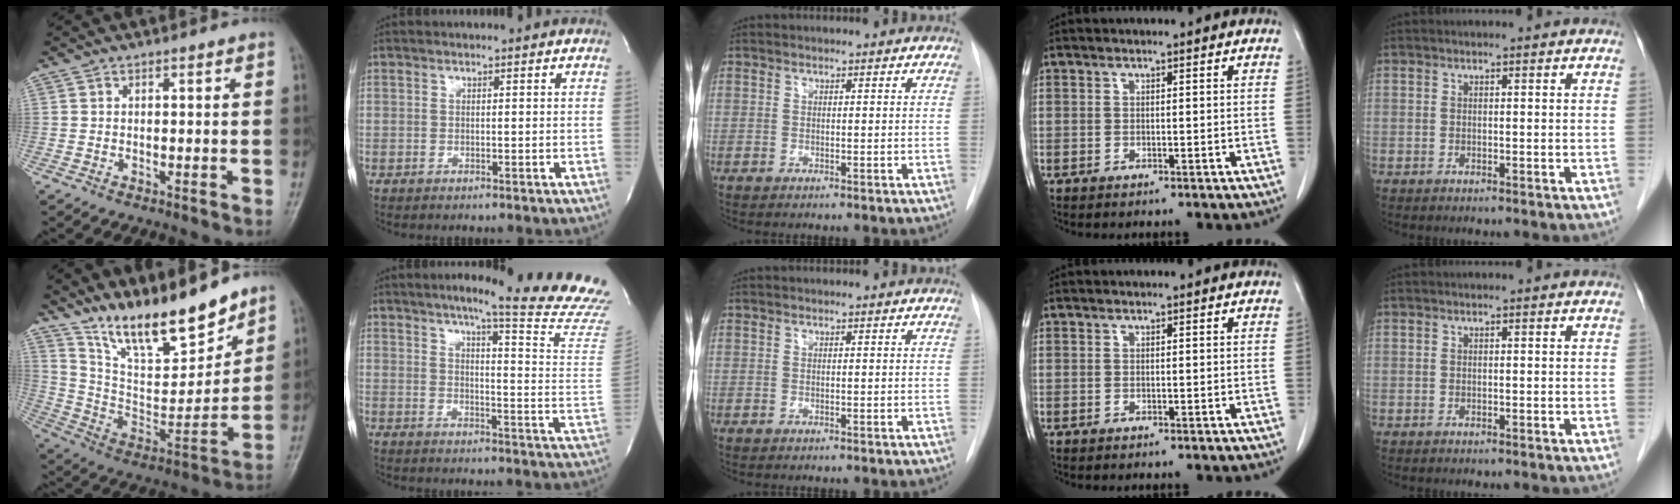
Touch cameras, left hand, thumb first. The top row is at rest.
{"thumb": {"total": 18.7, "force": [14.7, 5.2, 10.3], "torque": [-0.127, -0.088, 0.268]}, "index": {"total": 22.4, "force": [19.7, -0.9, 10.7], "torque": [-0.146, -0.111, 0.227]}}